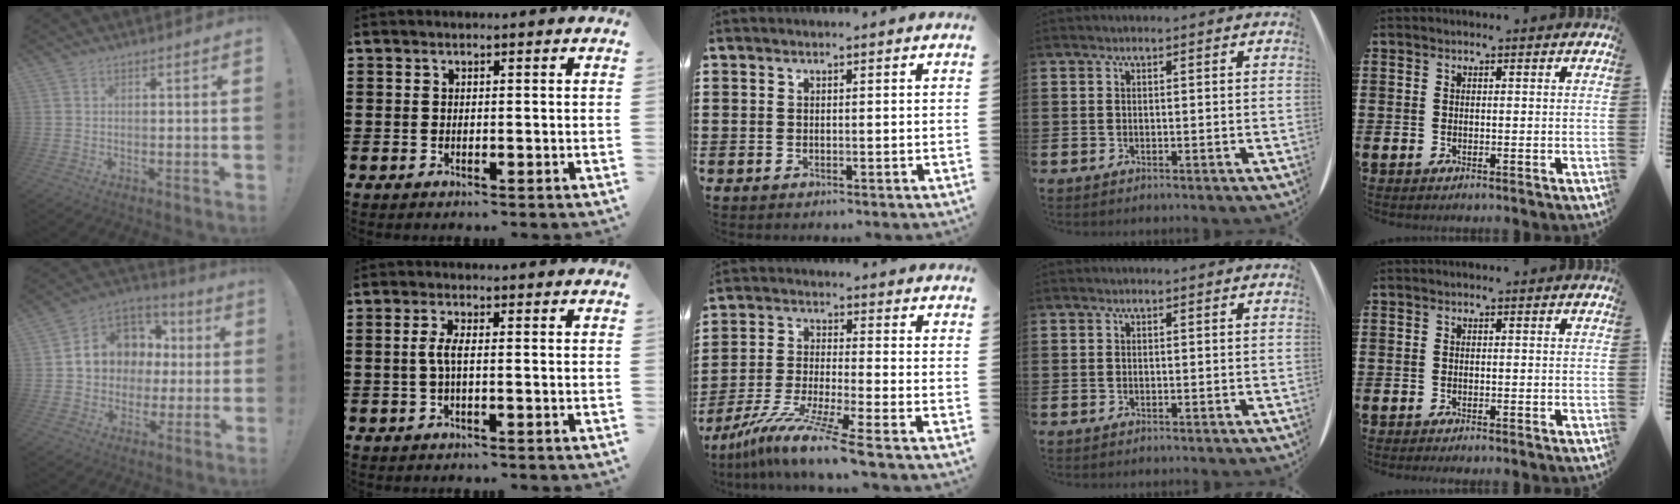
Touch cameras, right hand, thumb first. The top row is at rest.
{"thumb": {"total": 11.7, "force": [1.6, 10.5, 4.8], "torque": [-0.059, -0.008, 0.042]}, "index": {"total": 2.8, "force": [-0.3, 0.6, 2.7], "torque": [-0.066, -0.004, -0.012]}, "middle": {"total": 9.3, "force": [-7.4, -0.5, 5.5], "torque": [-0.111, -0.010, -0.148]}}